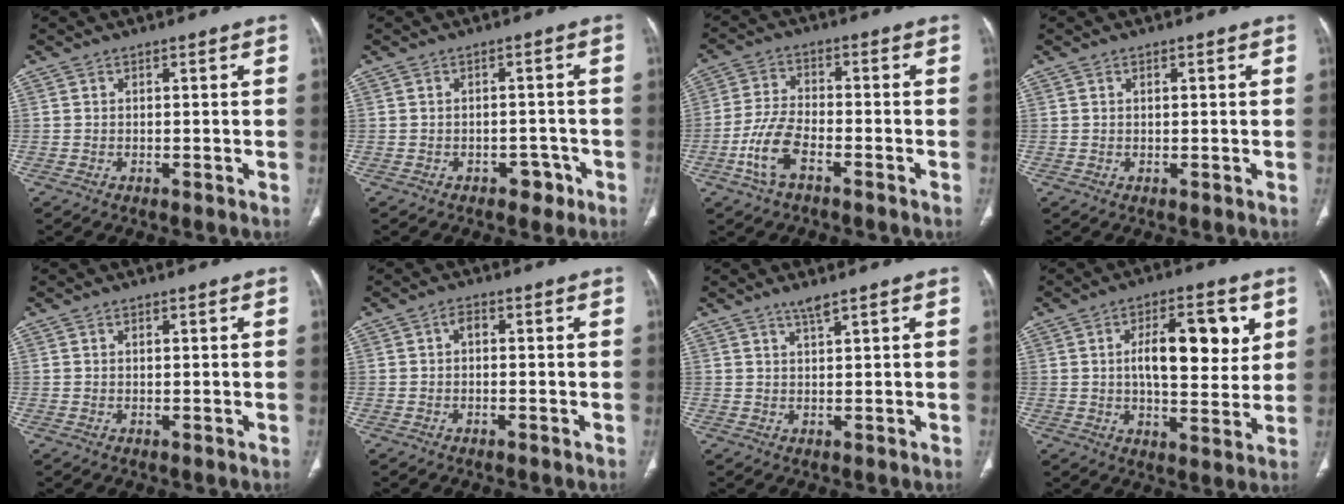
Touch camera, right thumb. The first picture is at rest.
{"total": 3.1, "force": [-1.9, 2.1, 1.3], "torque": [0.000, 0.016, -0.022]}
{"total": 7.7, "force": [-3.7, 3.4, 5.8], "torque": [-0.128, 0.021, -0.073]}
{"total": 0.9, "force": [0.4, 0.4, 0.6], "torque": [-0.010, -0.001, 0.007]}
{"total": 0.6, "force": [0.3, 0.3, 0.5], "torque": [-0.007, 0.000, 0.005]}
{"total": 1.6, "force": [0.0, 1.0, 1.3], "torque": [-0.017, 0.004, -0.008]}
{"total": 2.1, "force": [1.6, -0.1, 1.4], "torque": [-0.031, -0.008, 0.033]}
{"total": 14.4, "force": [3.7, 6.2, 12.4], "torque": [-0.157, -0.009, 0.057]}